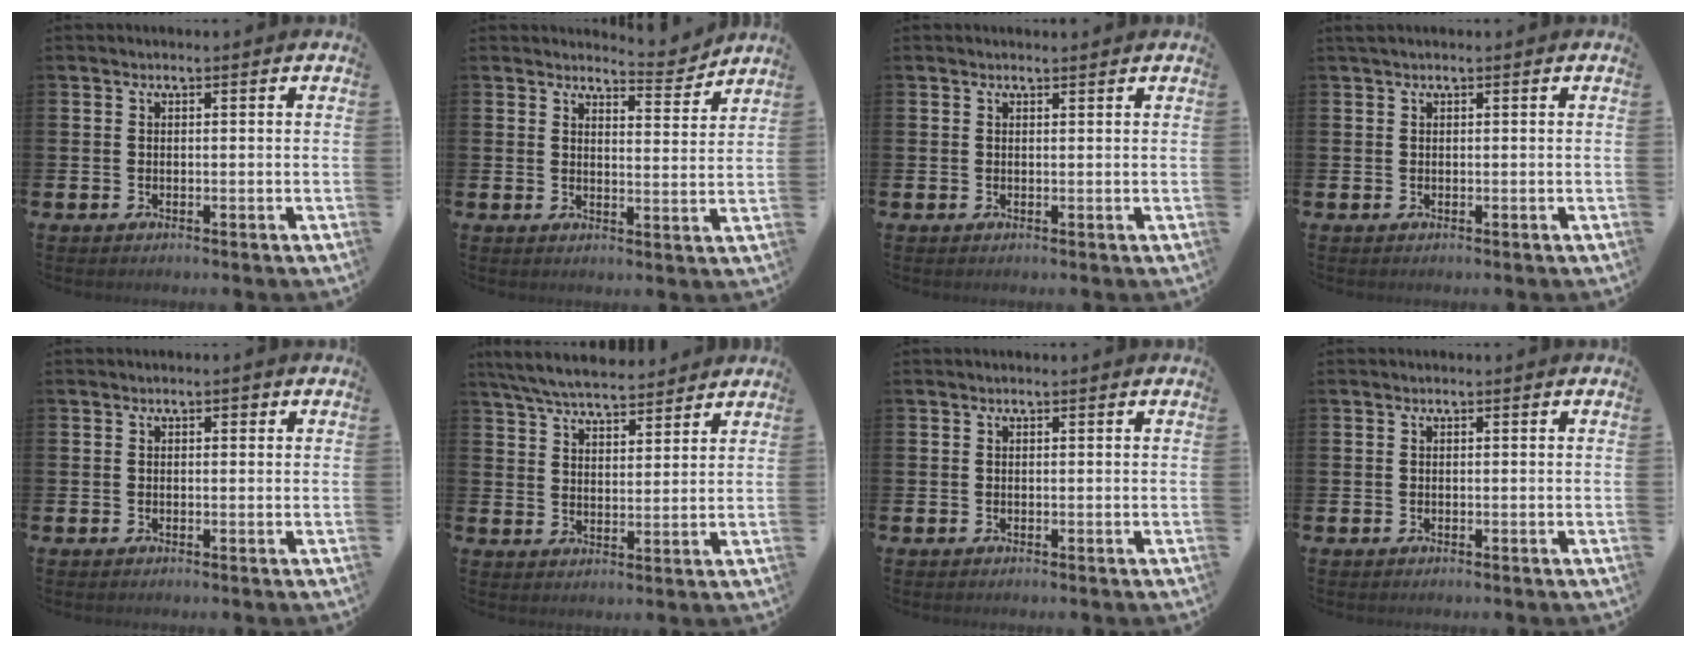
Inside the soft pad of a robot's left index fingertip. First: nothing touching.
{"total": 4.2, "force": [4.1, 0.7, 0.4], "torque": [0.000, -0.033, 0.069]}
{"total": 0.6, "force": [0.5, 0.0, 0.1], "torque": [0.006, -0.003, 0.009]}
{"total": 0.5, "force": [0.3, 0.0, 0.4], "torque": [-0.015, 0.005, 0.008]}
{"total": 0.8, "force": [0.2, 0.5, 0.6], "torque": [-0.010, 0.009, 0.001]}
{"total": 6.6, "force": [6.3, 1.0, 1.6], "torque": [-0.057, -0.025, 0.117]}
{"total": 0.0}
{"total": 0.0}